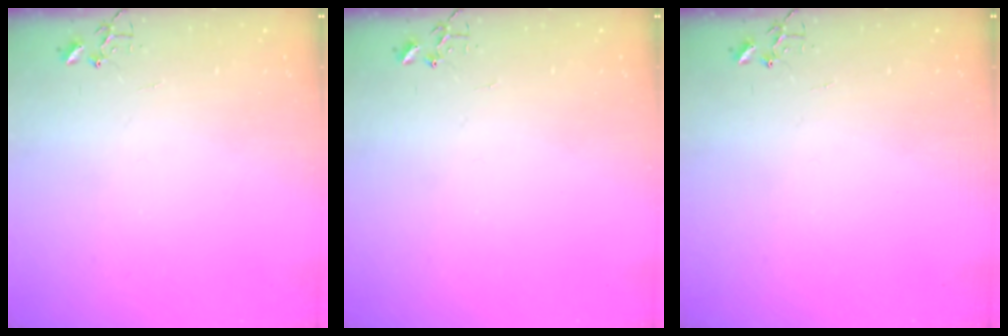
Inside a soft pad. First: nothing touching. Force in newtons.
{"total": 0.0}
{"total": 0.0}